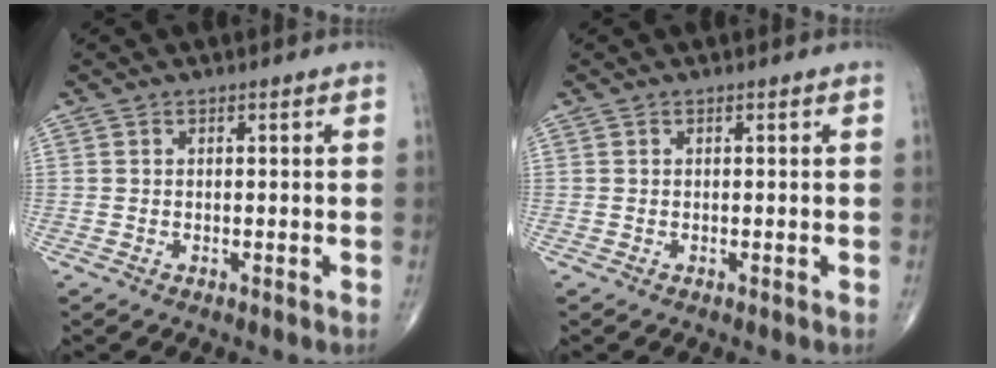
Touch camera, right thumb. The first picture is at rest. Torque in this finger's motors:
{"motor_torque": [0.00, 0.00, 0.00, 0.00, 0.00]}